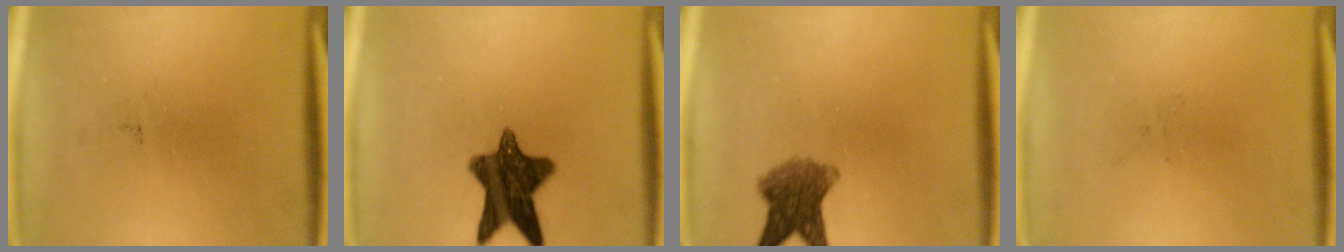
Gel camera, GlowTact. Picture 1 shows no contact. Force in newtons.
{"total": 11.5}
{"total": 6.5}
{"total": 0.0}